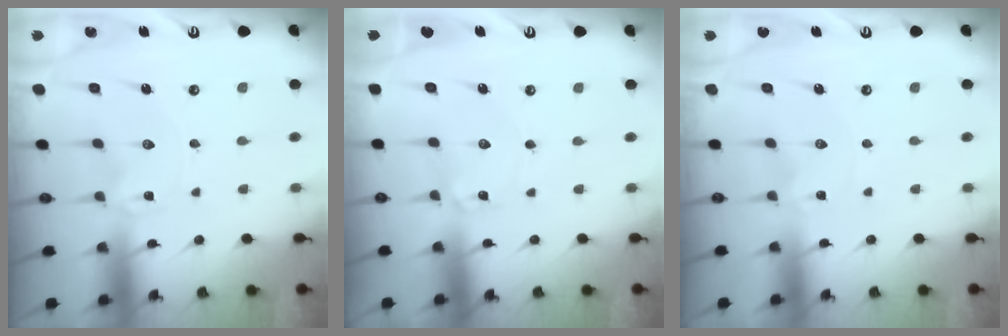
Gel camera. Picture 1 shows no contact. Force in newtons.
{"total": 1.1, "press": 1.1, "slide": 0.1}
{"total": 0.9, "press": 0.9, "slide": 0.1}